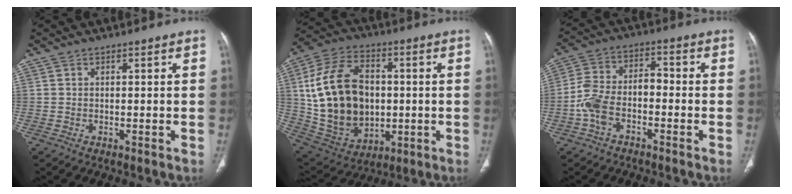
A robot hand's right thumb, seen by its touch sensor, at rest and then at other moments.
{"total": 22.7, "force": [1.3, 16.1, 15.9], "torque": [-0.284, 0.006, 0.044]}
{"total": 8.8, "force": [-3.2, 5.0, 6.5], "torque": [-0.129, 0.045, -0.067]}